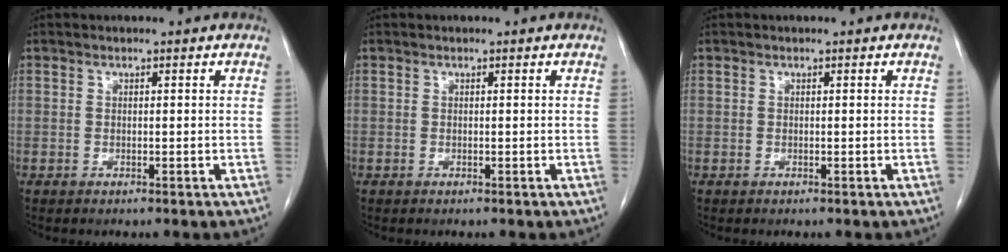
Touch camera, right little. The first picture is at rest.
{"total": 0.0}
{"total": 0.0}